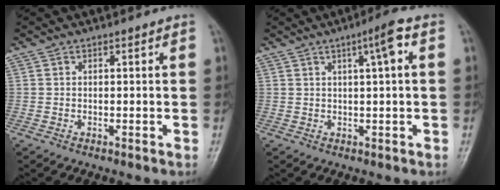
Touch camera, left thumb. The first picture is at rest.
{"total": 4.9, "force": [1.5, 0.6, 4.6], "torque": [-0.073, 0.007, 0.024]}